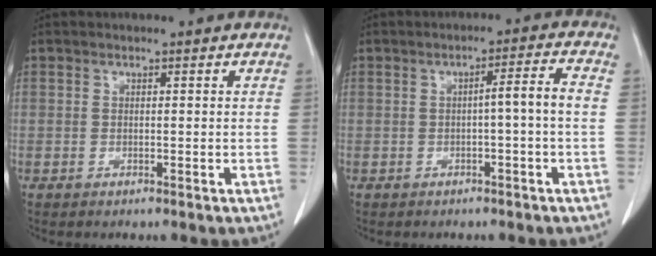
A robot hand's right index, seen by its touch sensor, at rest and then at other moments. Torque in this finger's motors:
{"motor_torque": [0.64, -0.37, 0.27, 0.08]}